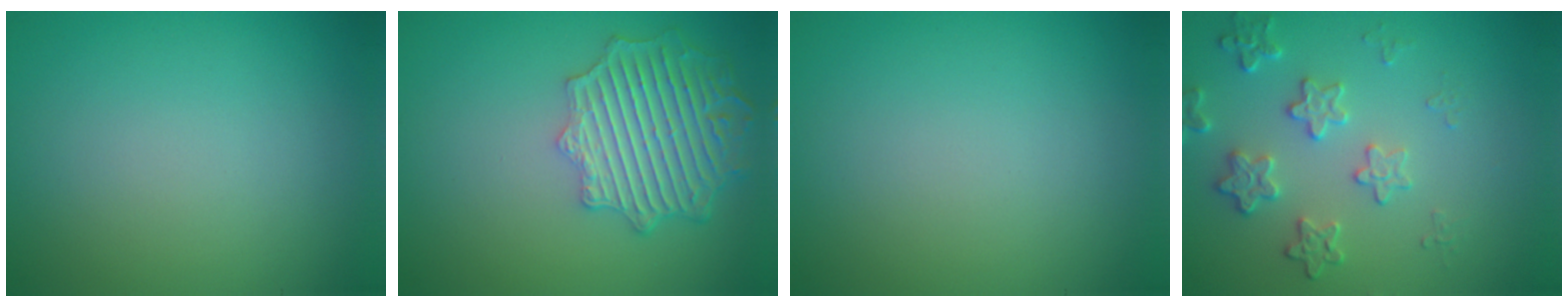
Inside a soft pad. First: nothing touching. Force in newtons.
{"total": 6.4, "press": 5.6, "slide": 3.1}
{"total": 0.0}
{"total": 2.9, "press": 2.3, "slide": 1.8}